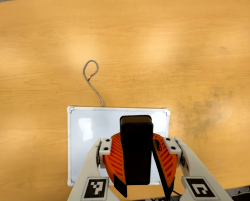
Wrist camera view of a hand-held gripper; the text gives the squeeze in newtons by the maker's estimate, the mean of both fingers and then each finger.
{"total": 8.7, "left": 8.4, "right": 8.9}